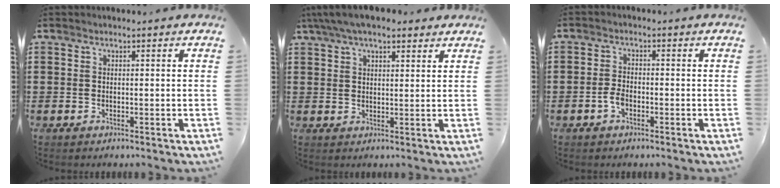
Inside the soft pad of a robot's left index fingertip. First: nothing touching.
{"total": 5.8, "force": [4.4, 1.8, 3.3], "torque": [-0.074, 0.002, 0.081]}
{"total": 2.4, "force": [-0.9, 1.3, 1.8], "torque": [-0.051, -0.003, -0.022]}